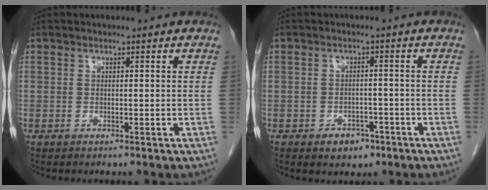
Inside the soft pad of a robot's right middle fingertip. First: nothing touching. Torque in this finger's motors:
{"motor_torque": [0.67, -0.48, 0.00, 0.03]}